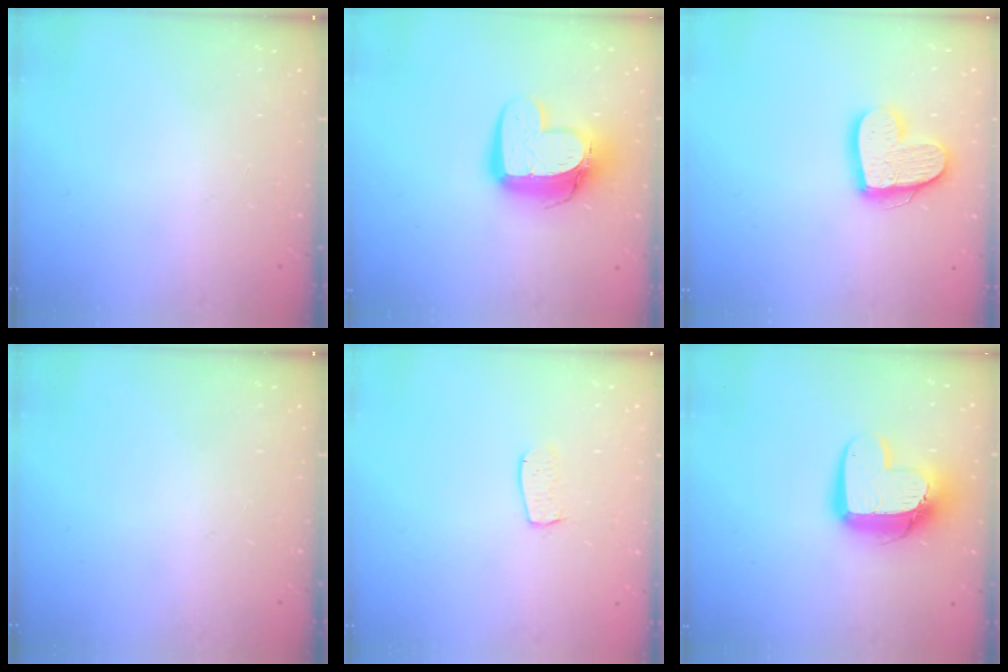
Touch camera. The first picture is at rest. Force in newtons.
{"total": 14.2, "press": 14.2, "slide": 1.4}
{"total": 14.6, "press": 14.6, "slide": 1.3}
{"total": 0.0}
{"total": 5.5, "press": 5.5, "slide": 0.3}
{"total": 13.7, "press": 13.7, "slide": 1.2}